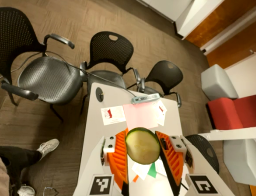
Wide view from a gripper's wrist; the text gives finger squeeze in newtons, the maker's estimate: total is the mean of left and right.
{"total": 11.0, "left": 10.8, "right": 11.1}